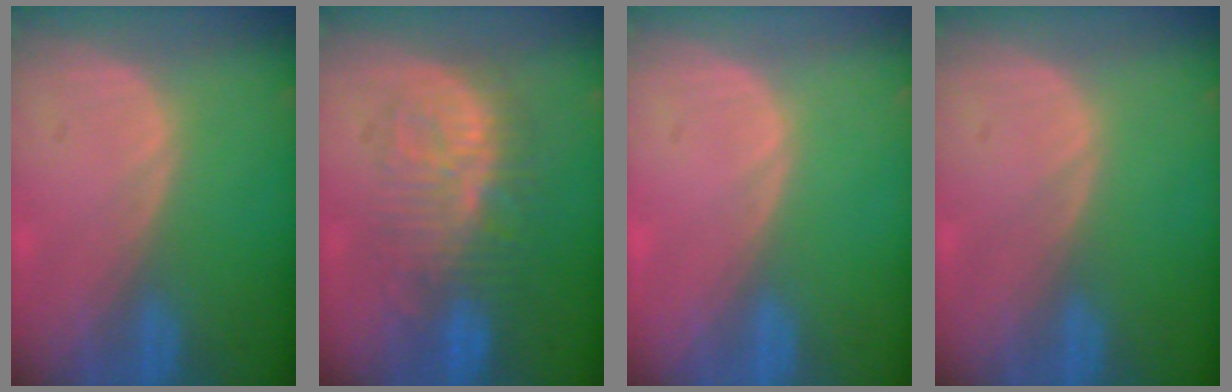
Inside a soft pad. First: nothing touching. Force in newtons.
{"total": 9.4, "press": 9.2, "slide": 2.2}
{"total": 0.0}
{"total": 0.0}